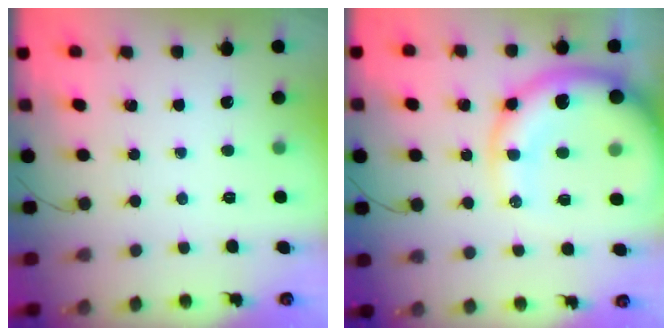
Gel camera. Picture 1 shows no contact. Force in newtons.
{"total": 21.1, "press": 20.5, "slide": 4.8}